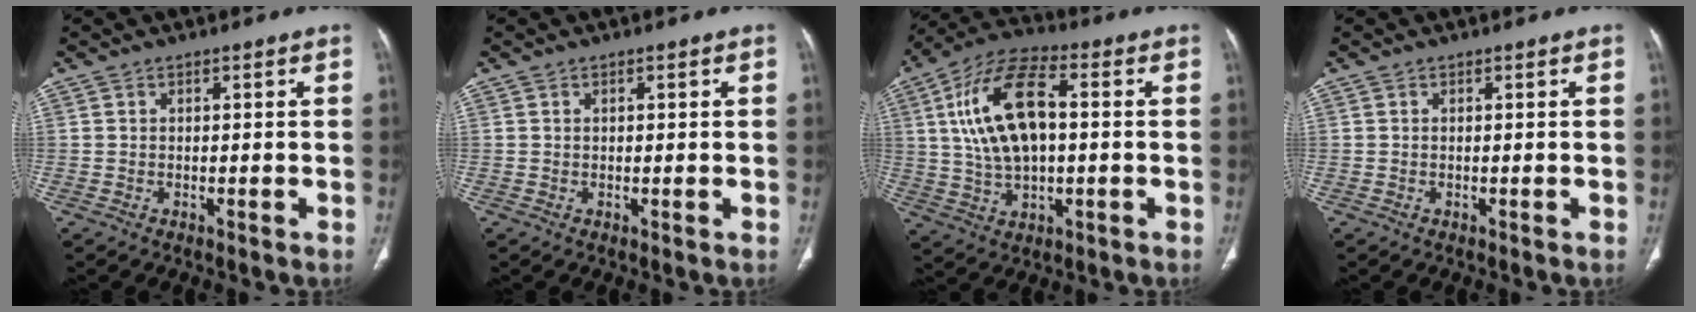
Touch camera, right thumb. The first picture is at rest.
{"total": 0.0}
{"total": 16.4, "force": [2.3, 8.2, 14.0], "torque": [-0.263, 0.020, 0.040]}
{"total": 0.0}